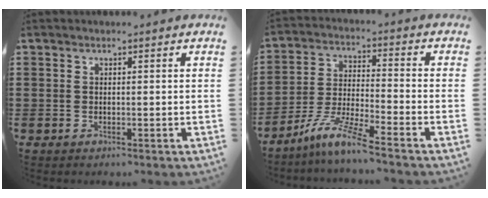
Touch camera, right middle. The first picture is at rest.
{"total": 8.2, "force": [-6.7, -0.1, 4.6], "torque": [-0.105, -0.016, -0.135]}